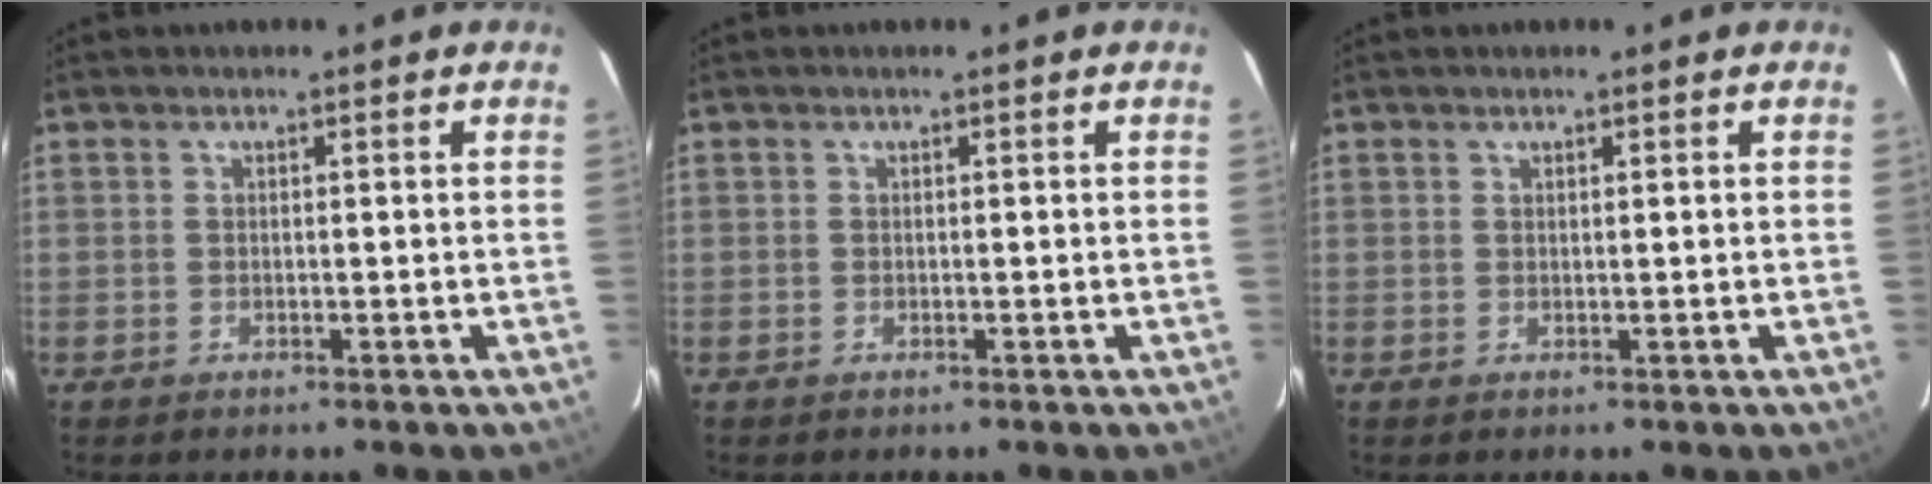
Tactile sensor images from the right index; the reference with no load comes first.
{"total": 0.0}
{"total": 0.5, "force": [0.5, -0.1, 0.2], "torque": [-0.007, -0.002, 0.007]}